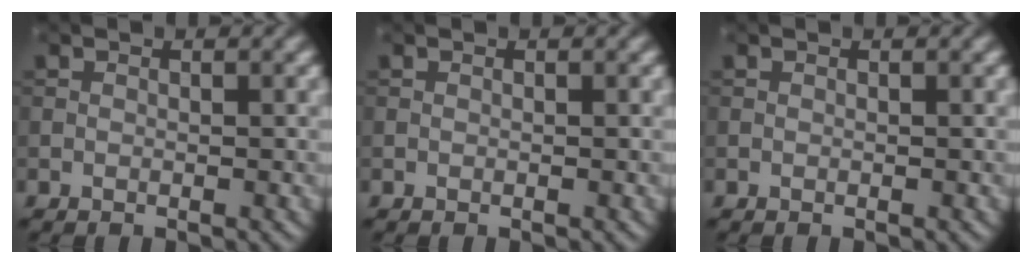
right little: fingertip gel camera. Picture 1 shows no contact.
{"total": 0.0}
{"total": 0.0}